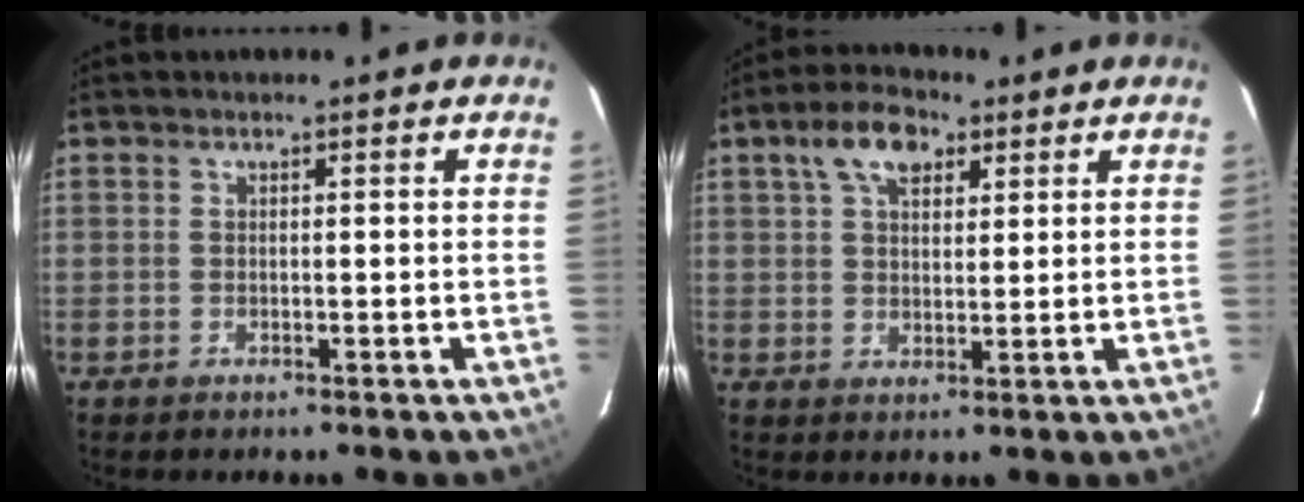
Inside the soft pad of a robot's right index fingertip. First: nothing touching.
{"total": 7.4, "force": [3.7, 4.1, 4.9], "torque": [-0.087, 0.024, 0.065]}